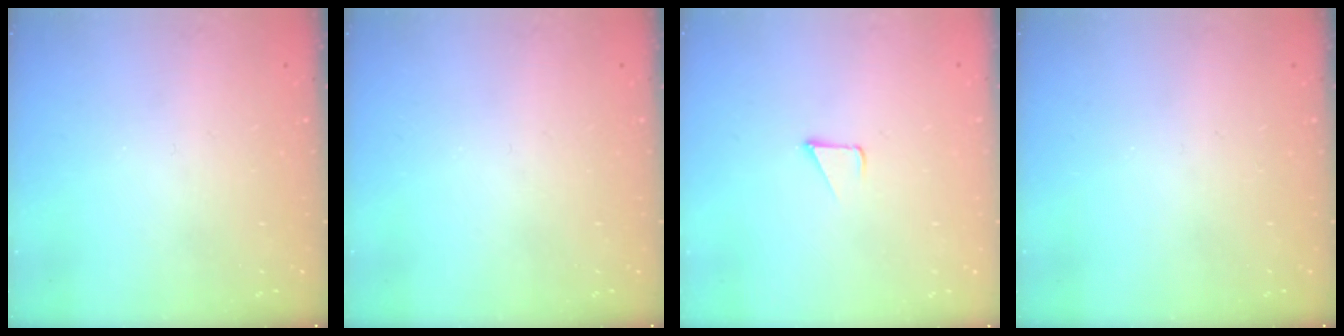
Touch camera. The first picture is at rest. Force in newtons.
{"total": 0.0}
{"total": 1.7, "press": 1.7, "slide": 0.1}
{"total": 0.0}